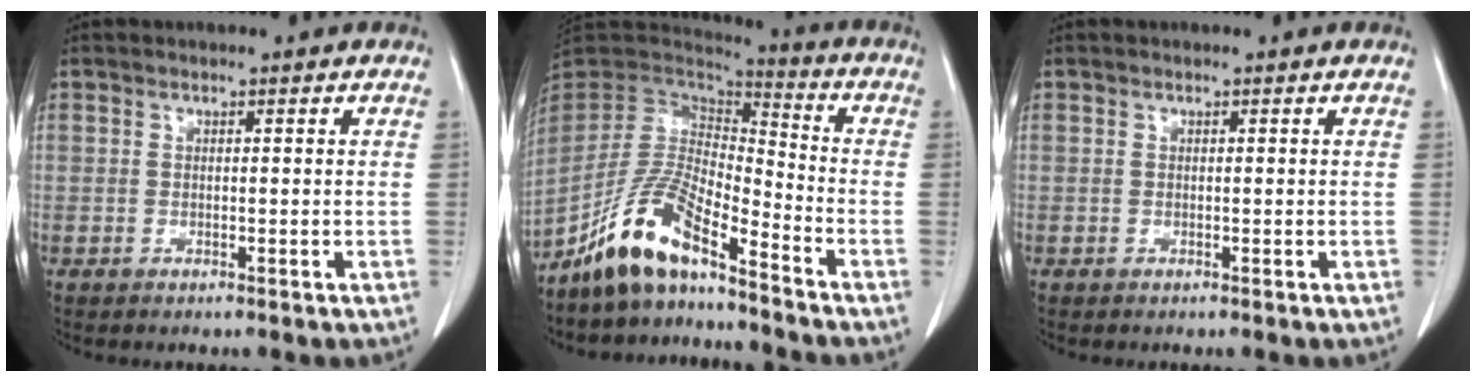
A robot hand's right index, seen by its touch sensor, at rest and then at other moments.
{"total": 11.9, "force": [-8.8, 2.6, 7.5], "torque": [-0.159, 0.013, -0.168]}
{"total": 0.0}